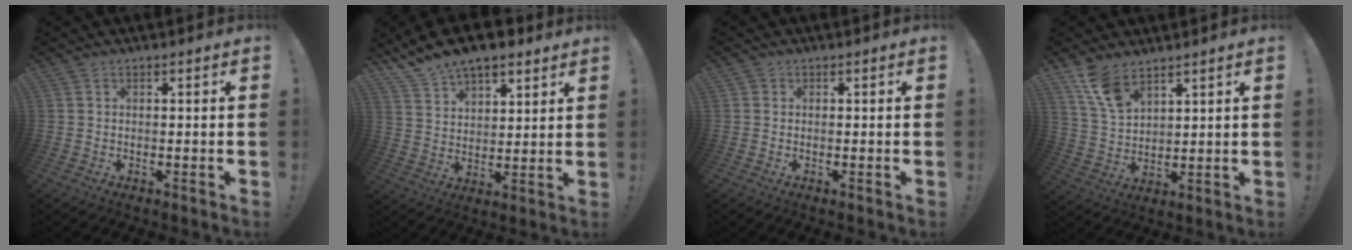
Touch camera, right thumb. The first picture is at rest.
{"total": 11.1, "force": [9.1, 4.8, 4.2], "torque": [-0.089, -0.060, 0.172]}
{"total": 0.9, "force": [0.2, 0.8, 0.1], "torque": [0.004, 0.000, 0.004]}
{"total": 9.2, "force": [6.8, 4.1, 4.6], "torque": [-0.088, -0.036, 0.132]}